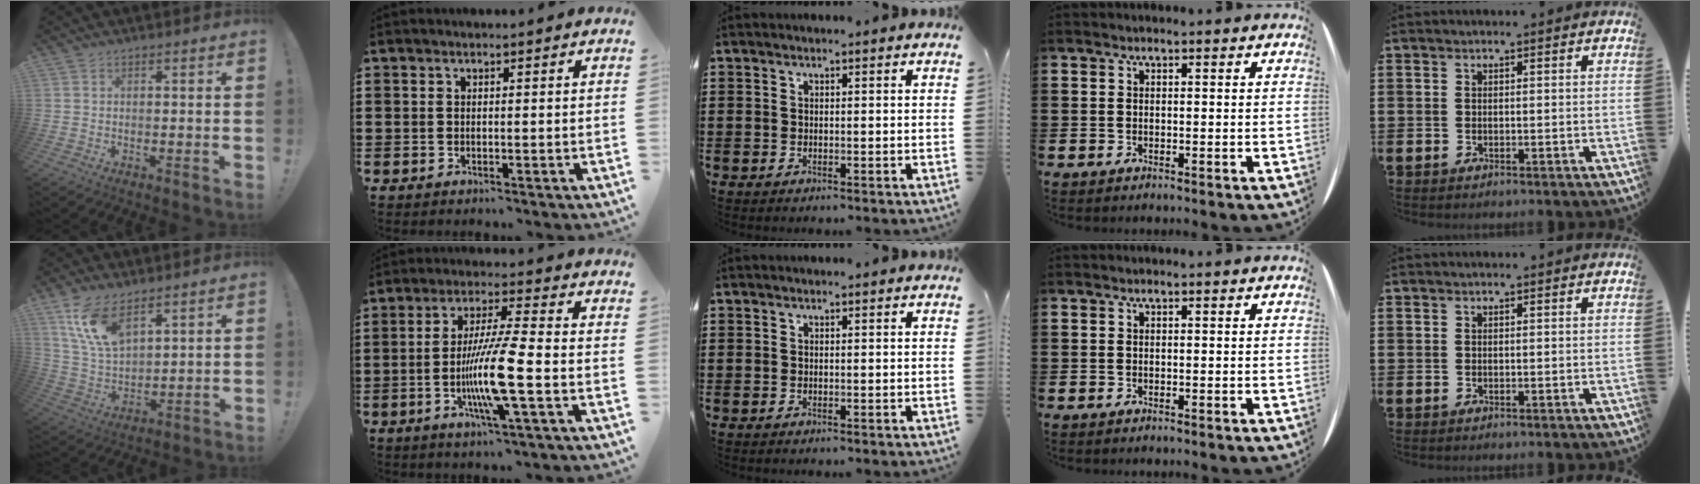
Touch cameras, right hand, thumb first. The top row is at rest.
{"thumb": {"total": 12.4, "force": [8.2, 5.5, 7.5], "torque": [-0.156, -0.038, 0.157]}, "index": {"total": 10.7, "force": [-3.0, 0.5, 10.3], "torque": [-0.207, -0.016, -0.062]}}